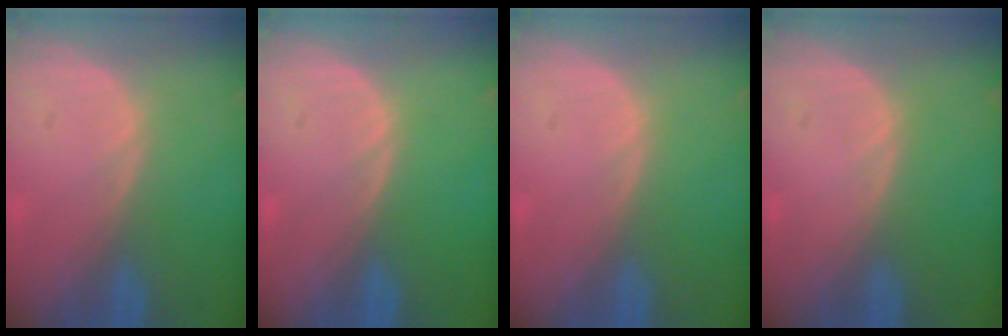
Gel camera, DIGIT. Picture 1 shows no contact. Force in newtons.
{"total": 0.0}
{"total": 0.0}
{"total": 0.0}